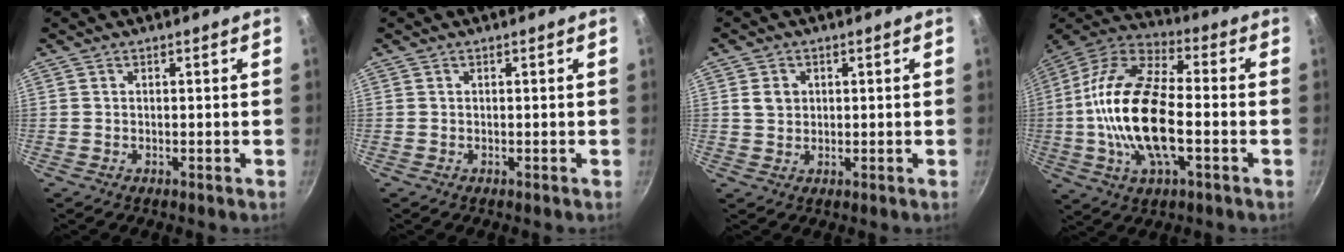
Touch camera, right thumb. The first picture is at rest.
{"total": 0.0}
{"total": 3.1, "force": [0.7, 2.6, 1.5], "torque": [-0.015, 0.002, 0.013]}
{"total": 20.8, "force": [-2.8, 9.2, 18.5], "torque": [-0.349, 0.030, -0.068]}